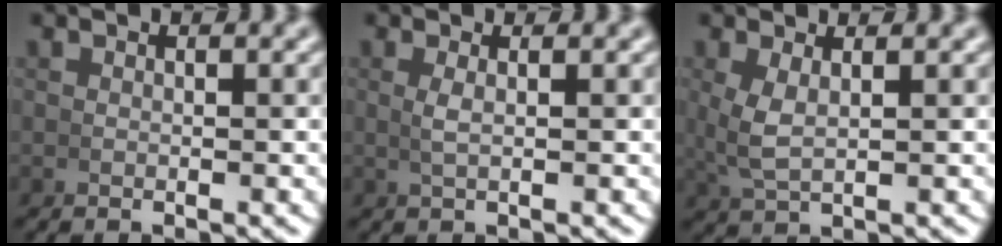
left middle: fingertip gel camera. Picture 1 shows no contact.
{"total": 1.1, "force": [0.4, -0.2, 1.0], "torque": [-0.024, -0.001, 0.012]}
{"total": 2.7, "force": [0.6, 1.2, 2.3], "torque": [-0.059, -0.004, 0.022]}